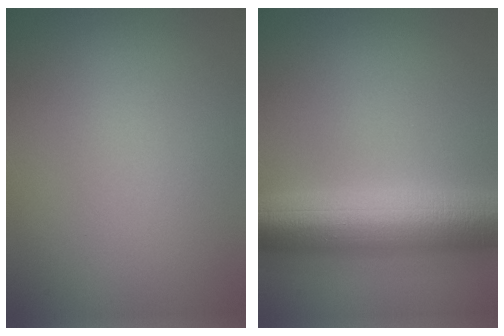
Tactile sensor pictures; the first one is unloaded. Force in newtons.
{"total": 10.7, "press": 10.6, "slide": 0.2}